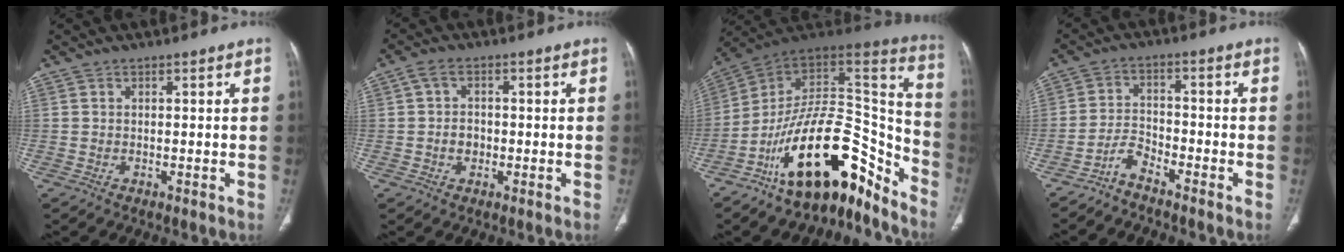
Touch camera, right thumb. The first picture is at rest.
{"total": 3.8, "force": [-0.6, 2.9, 2.4], "torque": [-0.040, 0.012, -0.013]}
{"total": 23.7, "force": [-15.4, 9.6, 15.3], "torque": [-0.176, 0.135, -0.252]}
{"total": 3.8, "force": [-3.5, 0.9, 1.3], "torque": [-0.027, 0.025, -0.070]}